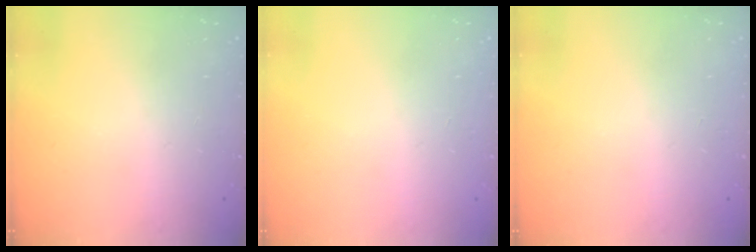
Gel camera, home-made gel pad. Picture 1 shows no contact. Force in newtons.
{"total": 0.0}
{"total": 0.0}